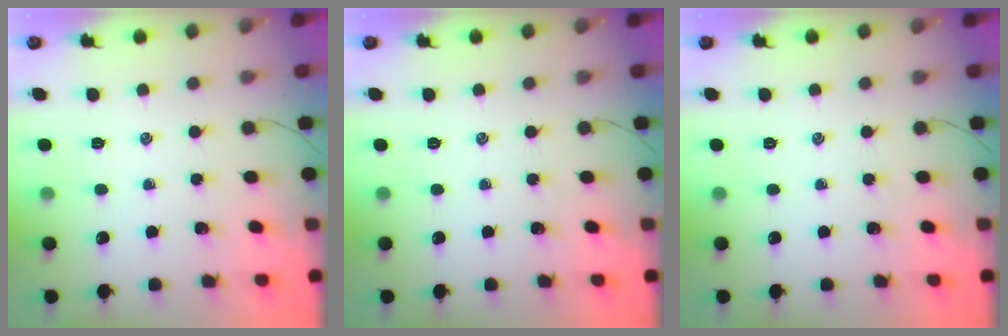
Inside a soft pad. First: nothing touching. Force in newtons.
{"total": 0.0}
{"total": 0.0}